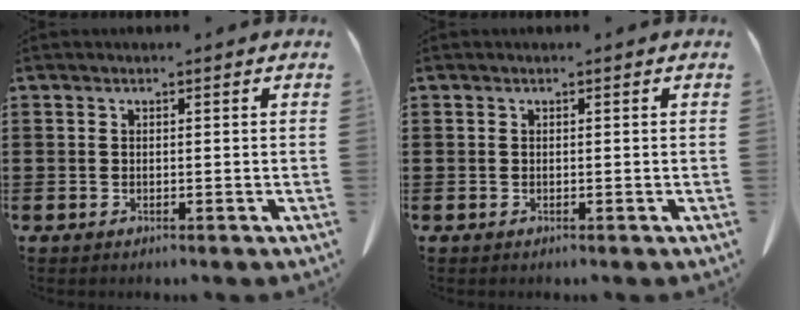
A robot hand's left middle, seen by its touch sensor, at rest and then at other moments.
{"total": 0.0}